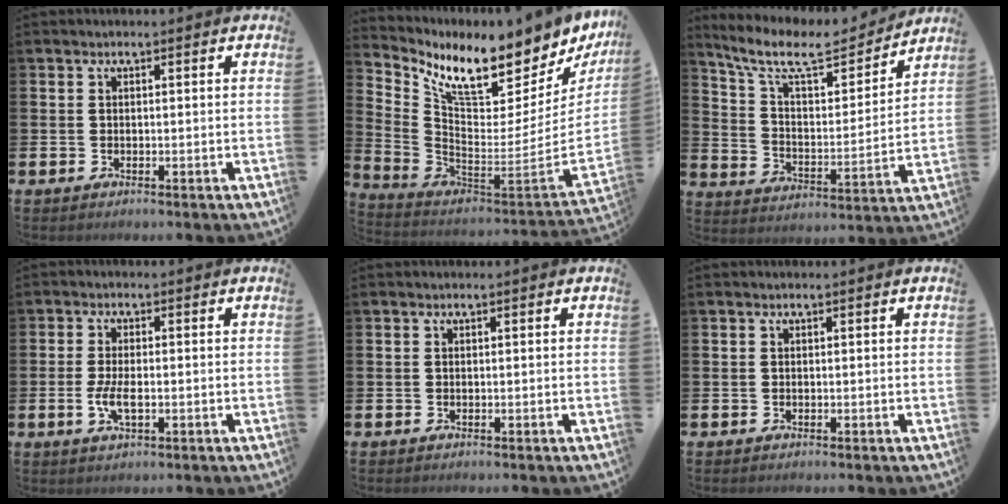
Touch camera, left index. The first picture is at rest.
{"total": 8.4, "force": [7.5, 2.5, 2.9], "torque": [-0.077, -0.079, 0.125]}
{"total": 9.9, "force": [8.6, 3.0, 4.0], "torque": [-0.109, -0.056, 0.146]}
{"total": 3.7, "force": [-0.6, 1.5, 3.3], "torque": [-0.059, -0.003, -0.013]}
{"total": 0.0}
{"total": 0.0}